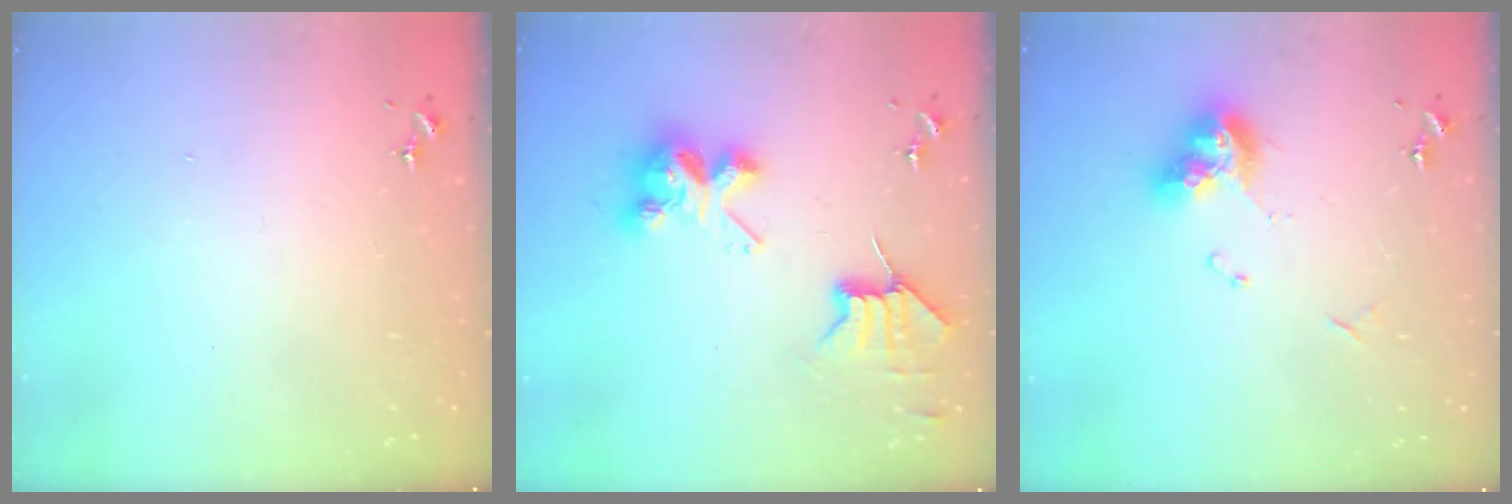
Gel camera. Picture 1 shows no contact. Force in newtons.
{"total": 9.2, "press": 9.2, "slide": 0.6}
{"total": 12.2, "press": 12.2, "slide": 1.0}